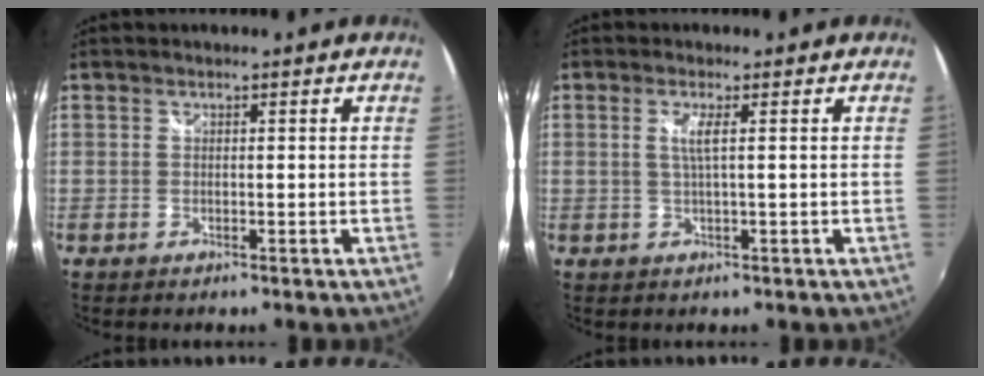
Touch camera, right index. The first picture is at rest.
{"total": 2.2, "force": [0.4, -0.4, 2.1], "torque": [-0.041, -0.003, 0.005]}